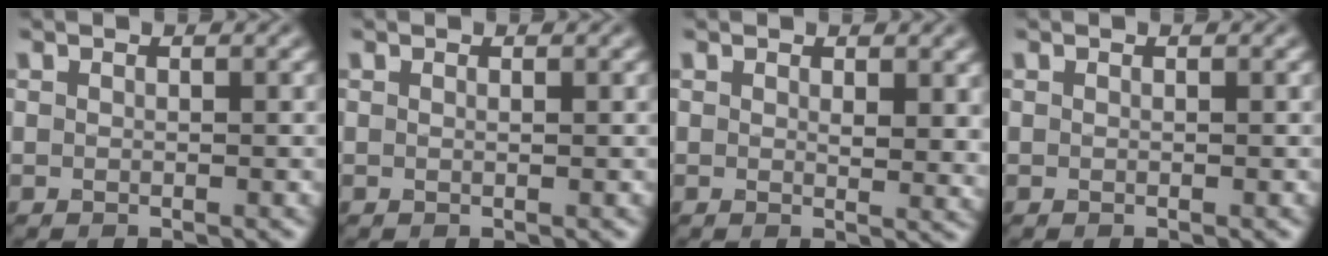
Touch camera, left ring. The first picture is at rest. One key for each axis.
{"total": 0.5, "fx": 0.2, "fy": 0.2, "fz": 0.4, "tx": -0.003, "ty": 0.002, "tz": 0.000}
{"total": 2.2, "fx": 0.9, "fy": 0.9, "fz": 1.8, "tx": -0.022, "ty": -0.007, "tz": 0.018}
{"total": 0.0}